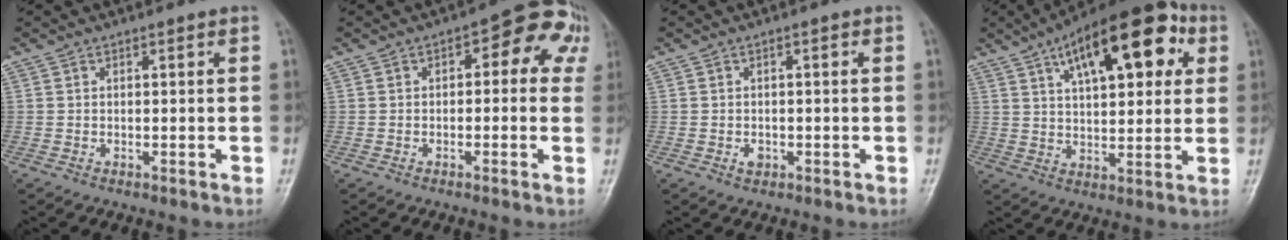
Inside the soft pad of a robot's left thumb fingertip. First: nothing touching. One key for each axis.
{"total": 8.7, "fx": 1.8, "fy": 5.0, "fz": 6.9, "tx": -0.038, "ty": 0.031, "tz": 0.007}
{"total": 1.5, "fx": -0.7, "fy": 1.2, "fz": 0.8, "tx": -0.004, "ty": 0.003, "tz": -0.012}
{"total": 20.1, "fx": 8.3, "fy": 8.8, "fz": 16.1, "tx": -0.212, "ty": 0.005, "tz": 0.123}